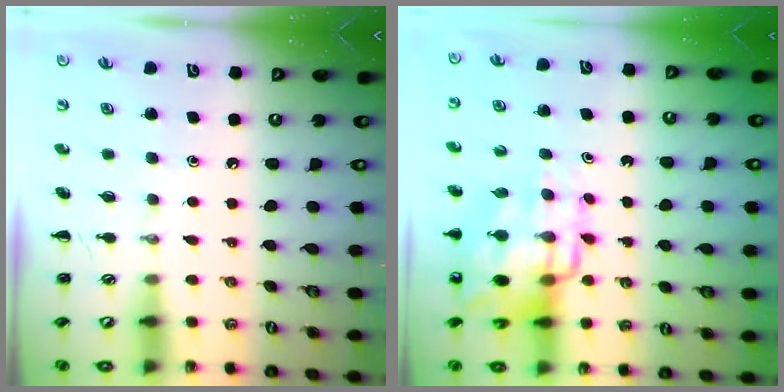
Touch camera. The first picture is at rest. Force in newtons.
{"total": 13.8, "press": 13.3, "slide": 3.7}